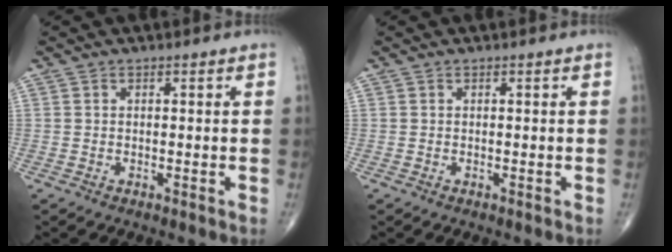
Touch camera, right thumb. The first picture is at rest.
{"total": 0.0}